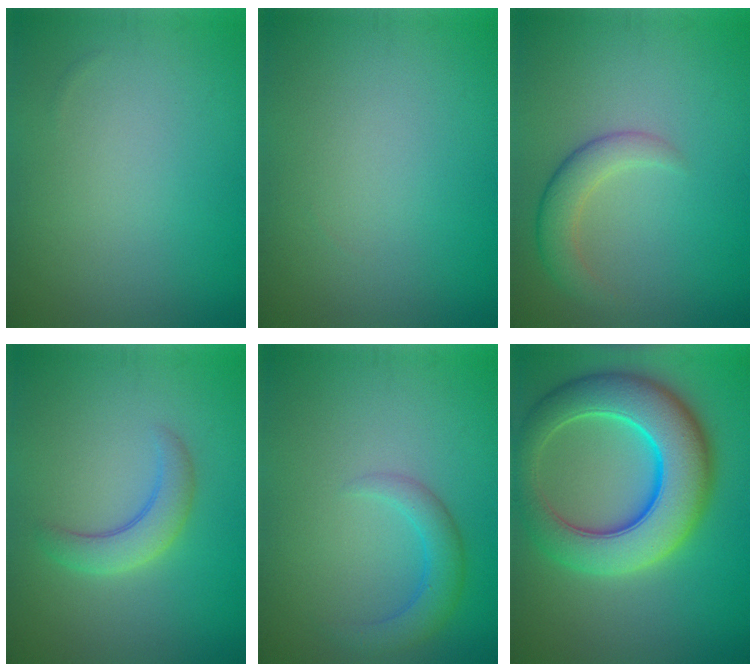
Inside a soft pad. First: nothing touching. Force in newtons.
{"total": 0.0}
{"total": 2.9, "press": 2.9, "slide": 0.2}
{"total": 3.0, "press": 3.0, "slide": 0.3}
{"total": 2.7, "press": 2.7, "slide": 0.2}
{"total": 10.5, "press": 10.5, "slide": 0.2}